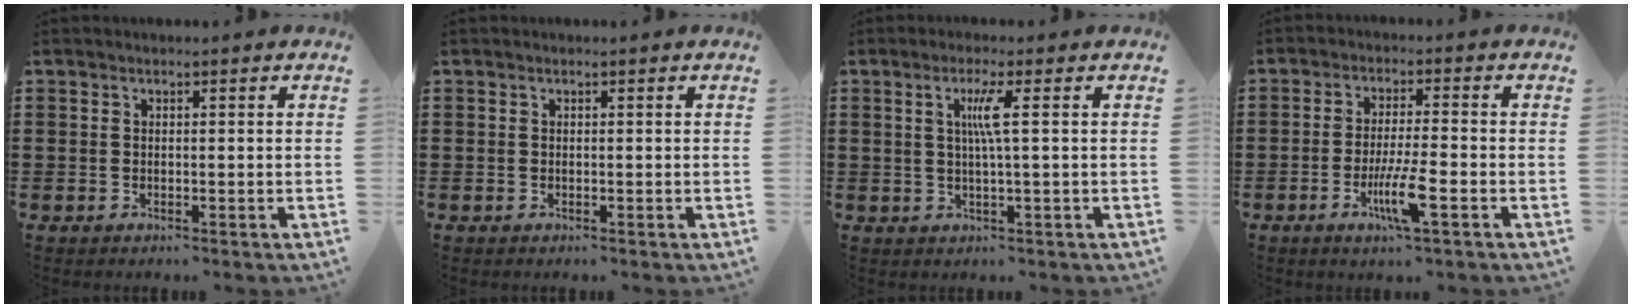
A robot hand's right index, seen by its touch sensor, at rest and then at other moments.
{"total": 0.0}
{"total": 4.0, "force": [0.7, -0.4, 3.9], "torque": [-0.077, -0.004, 0.007]}
{"total": 6.9, "force": [-2.6, 0.6, 6.4], "torque": [-0.123, -0.016, -0.048]}